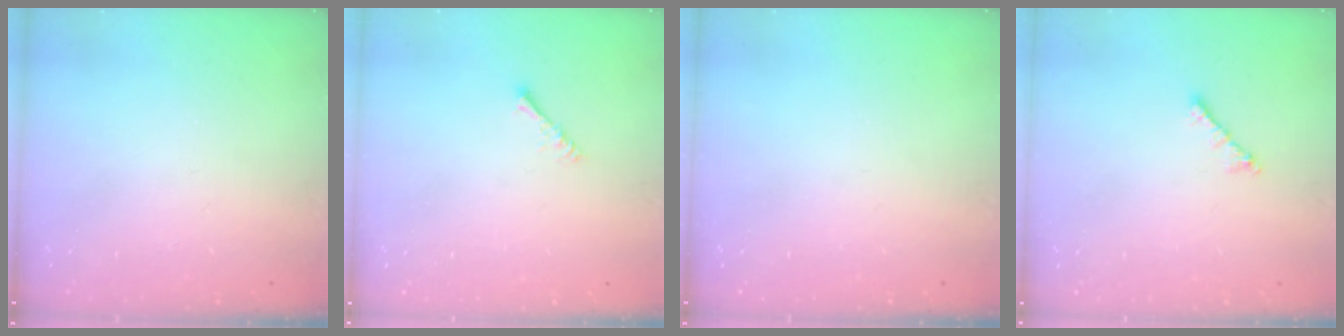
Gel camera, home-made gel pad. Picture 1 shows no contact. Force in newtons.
{"total": 1.4, "press": 1.3, "slide": 0.3}
{"total": 0.0}
{"total": 2.0, "press": 1.9, "slide": 0.6}